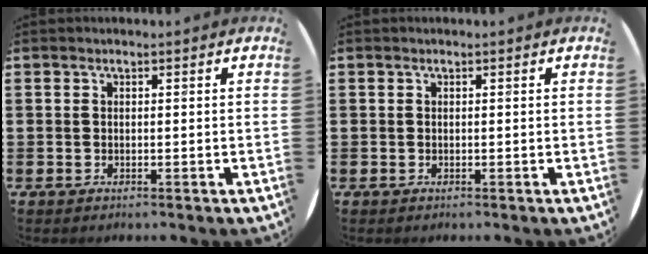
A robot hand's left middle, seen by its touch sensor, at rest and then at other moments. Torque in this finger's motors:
{"motor_torque": [1.04, -1.10, -0.04, 0.02]}